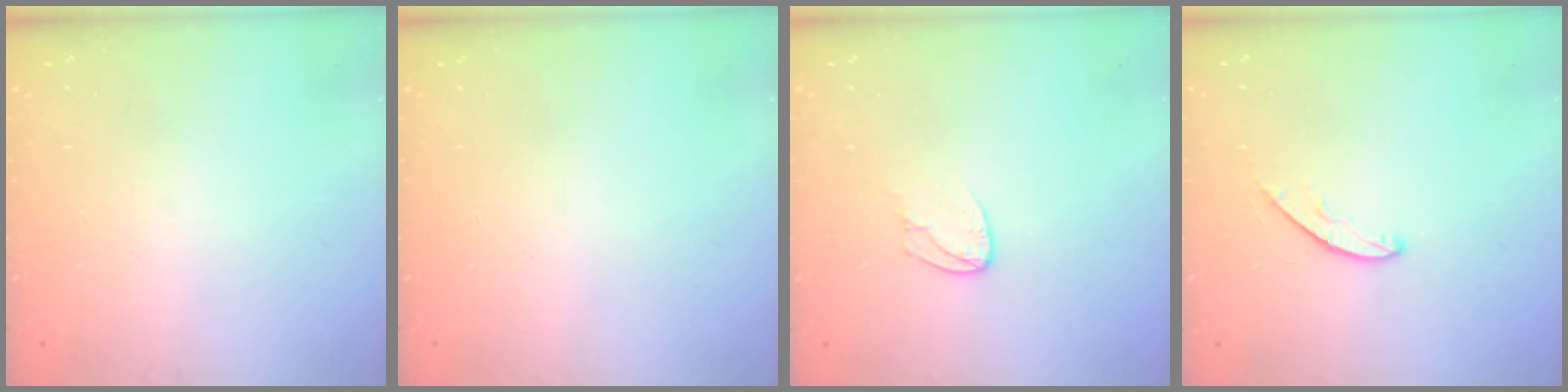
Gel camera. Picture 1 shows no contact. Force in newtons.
{"total": 0.0}
{"total": 5.3, "press": 5.2, "slide": 0.4}
{"total": 4.5, "press": 4.5, "slide": 0.4}